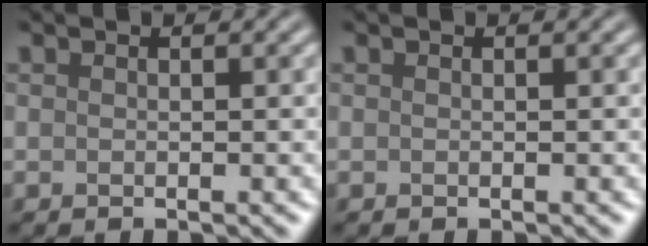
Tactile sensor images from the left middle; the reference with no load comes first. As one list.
[{"total": 0.0}]